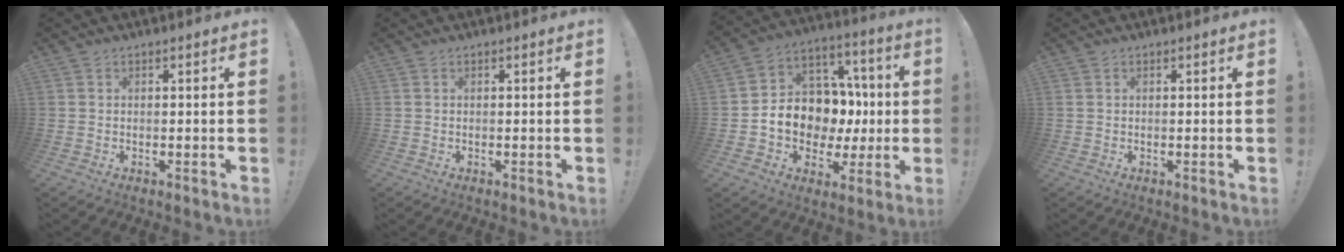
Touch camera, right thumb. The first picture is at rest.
{"total": 0.0}
{"total": 13.6, "force": [-2.0, 11.6, 6.8], "torque": [-0.084, 0.015, -0.014]}
{"total": 0.0}